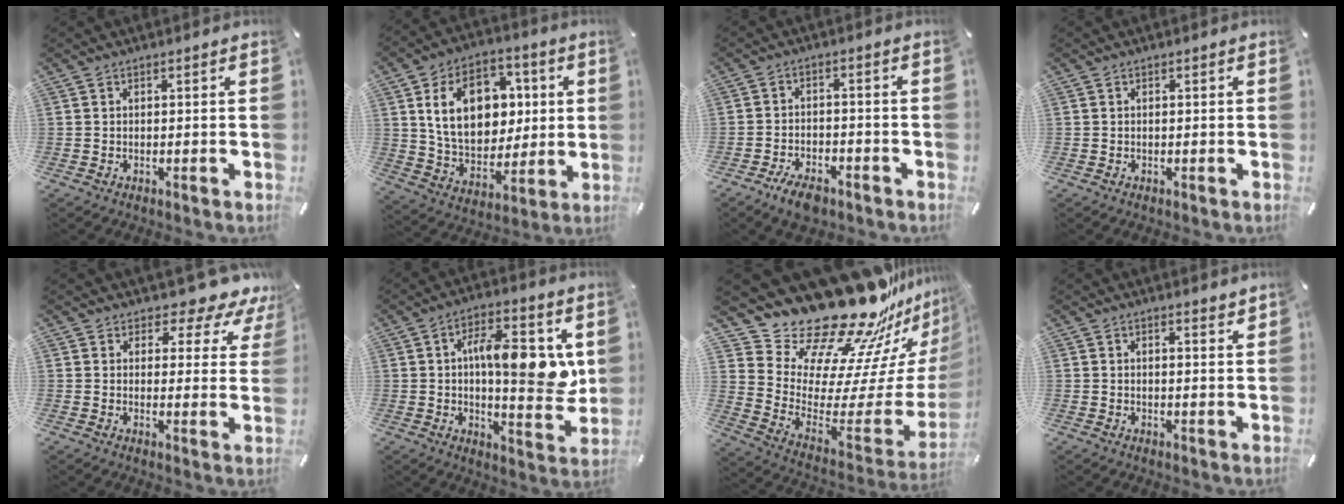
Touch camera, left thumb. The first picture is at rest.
{"total": 17.8, "force": [4.0, 13.3, 11.0], "torque": [-0.184, 0.003, 0.078]}
{"total": 5.0, "force": [-3.7, 2.4, 2.3], "torque": [-0.039, 0.024, -0.069]}
{"total": 0.0}
{"total": 7.3, "force": [5.9, 3.3, 2.5], "torque": [-0.026, -0.055, 0.099]}
{"total": 15.0, "force": [3.0, 6.0, 13.4], "torque": [-0.179, -0.006, 0.042]}
{"total": 28.3, "force": [24.7, 10.8, 8.5], "torque": [-0.111, -0.225, 0.454]}
{"total": 1.8, "force": [1.7, 0.3, 0.6], "torque": [-0.005, -0.009, 0.031]}